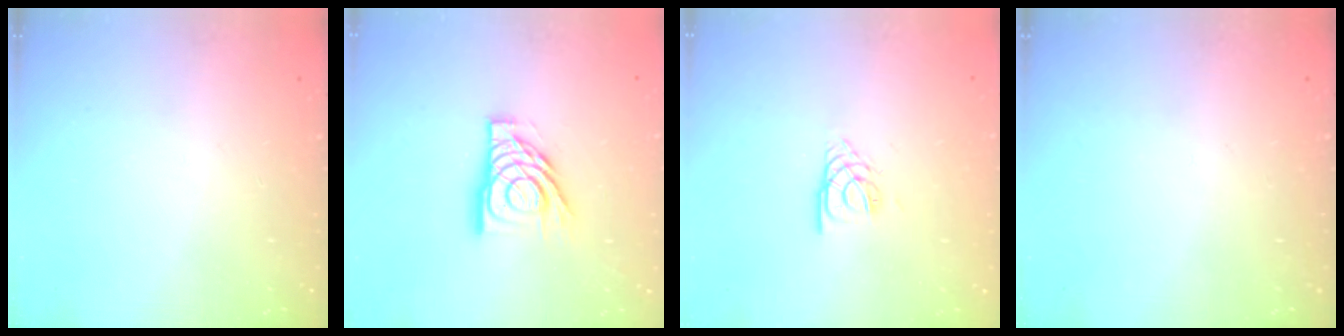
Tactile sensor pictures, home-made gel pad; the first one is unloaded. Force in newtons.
{"total": 12.2, "press": 12.2, "slide": 1.1}
{"total": 3.7, "press": 3.7, "slide": 0.3}
{"total": 0.0}